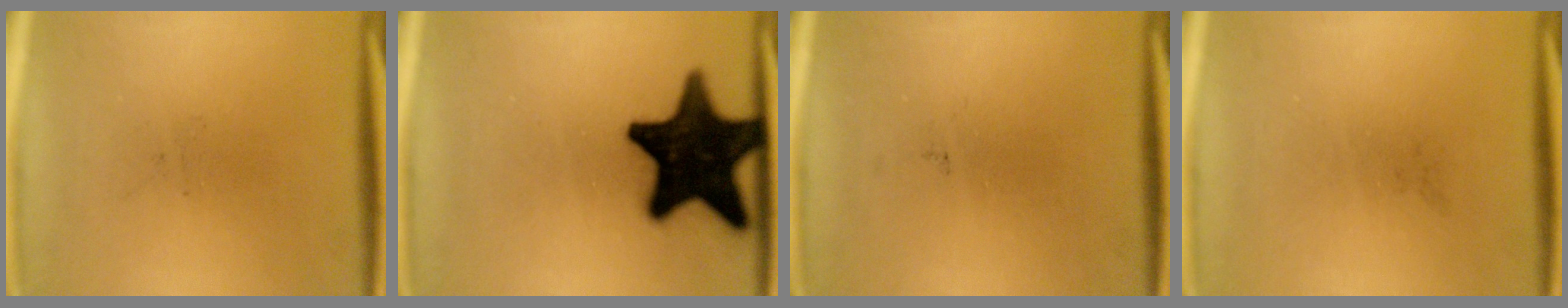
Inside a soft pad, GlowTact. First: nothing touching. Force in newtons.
{"total": 19.1}
{"total": 0.0}
{"total": 0.0}